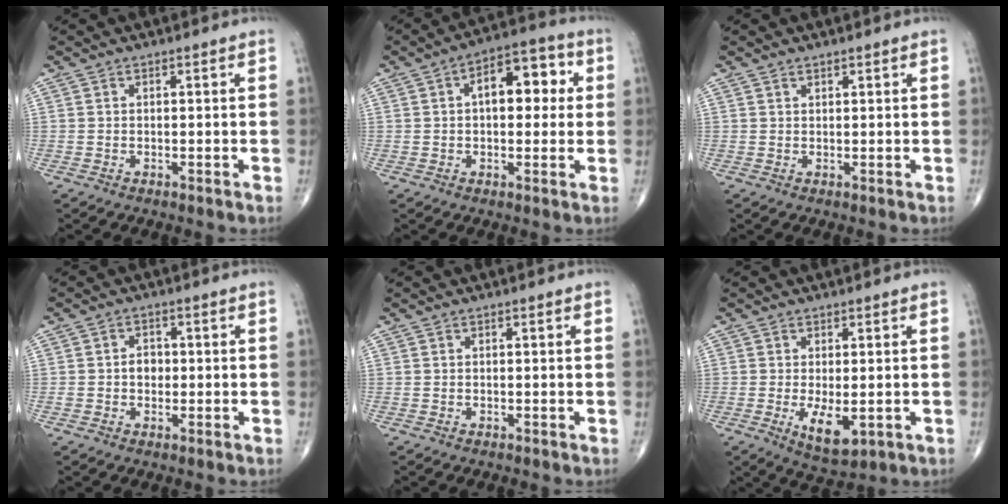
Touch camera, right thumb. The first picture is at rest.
{"total": 11.0, "force": [2.1, 6.1, 9.0], "torque": [-0.094, 0.022, 0.021]}
{"total": 0.7, "force": [0.6, 0.2, 0.1], "torque": [-0.001, -0.005, 0.010]}
{"total": 2.9, "force": [-0.1, 2.3, 1.7], "torque": [-0.016, 0.006, -0.004]}
{"total": 0.0}
{"total": 6.1, "force": [-1.1, 2.7, 5.4], "torque": [-0.086, -0.017, -0.006]}